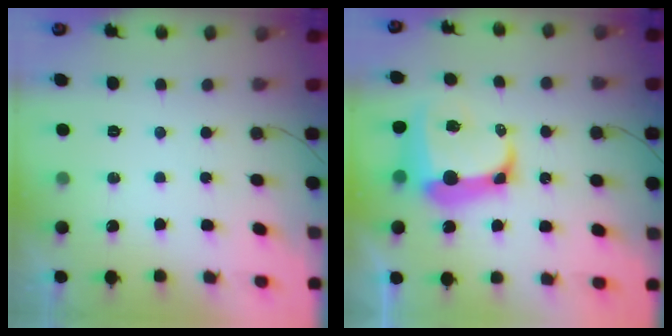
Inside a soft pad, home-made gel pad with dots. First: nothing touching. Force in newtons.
{"total": 14.4, "press": 14.3, "slide": 1.9}